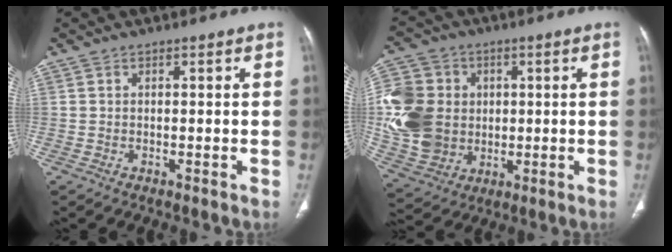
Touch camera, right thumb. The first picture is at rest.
{"total": 16.7, "force": [0.4, 13.9, 9.3], "torque": [-0.185, 0.006, 0.019]}